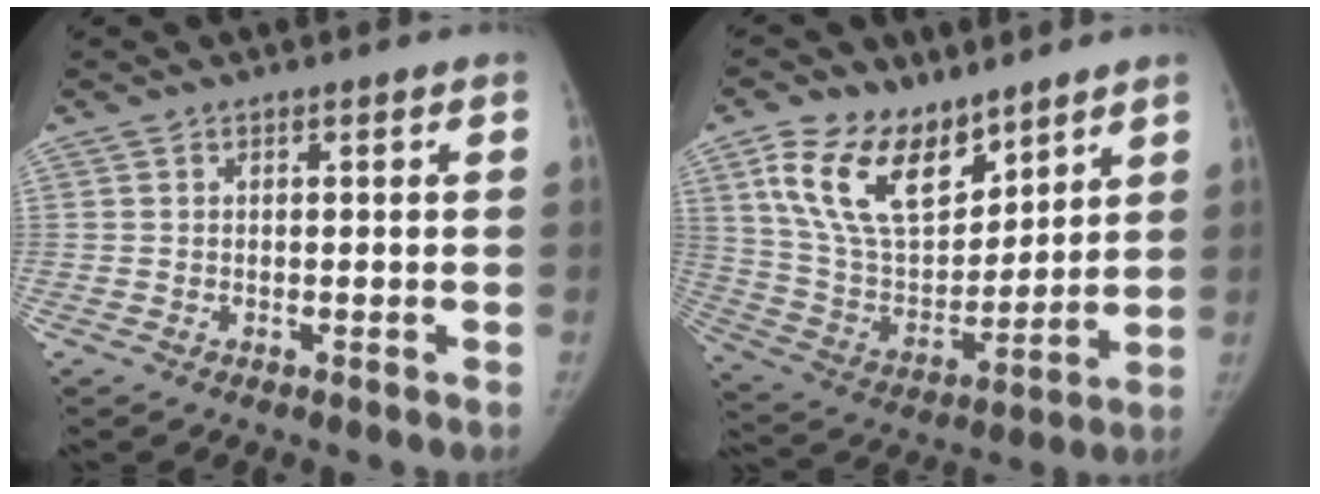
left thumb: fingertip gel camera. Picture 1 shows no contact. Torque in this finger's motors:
{"motor_torque": [0.77, 0.82, 1.12, -1.65, 0.12]}